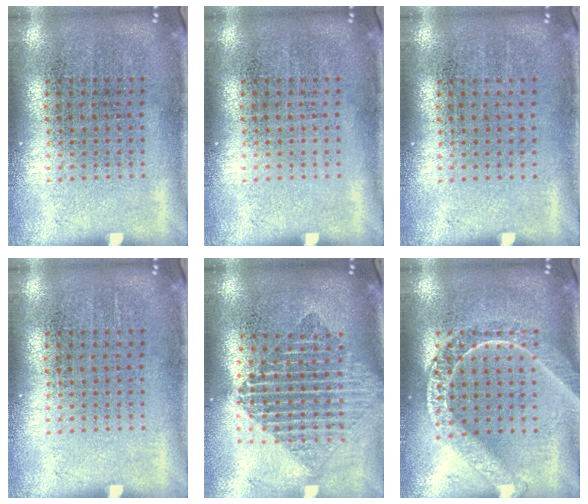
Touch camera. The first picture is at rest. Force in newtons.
{"total": 0.0}
{"total": 0.0}
{"total": 0.0}
{"total": 1.9, "press": 1.6, "slide": 1.0}
{"total": 1.4, "press": 1.4, "slide": 0.2}